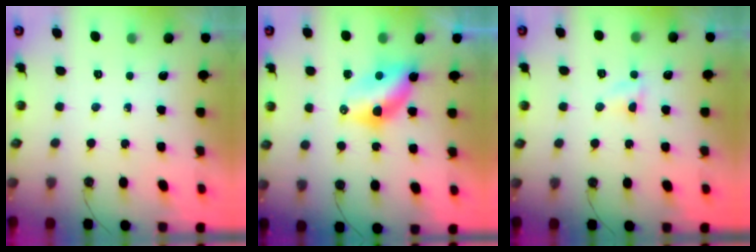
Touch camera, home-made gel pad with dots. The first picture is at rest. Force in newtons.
{"total": 6.7, "press": 6.7, "slide": 0.6}
{"total": 3.8, "press": 3.7, "slide": 0.5}